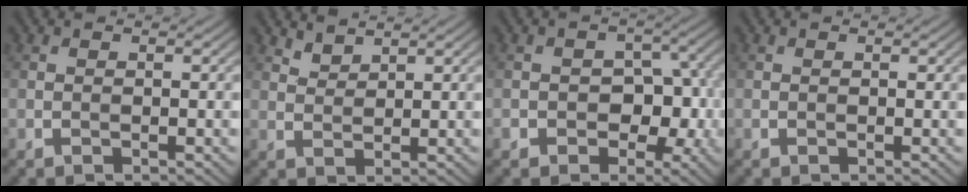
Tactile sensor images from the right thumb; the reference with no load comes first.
{"total": 2.3, "force": [2.1, 0.6, 0.7], "torque": [-0.020, -0.001, 0.048]}
{"total": 7.5, "force": [-2.5, 5.6, 4.2], "torque": [-0.054, 0.001, -0.038]}
{"total": 0.0}